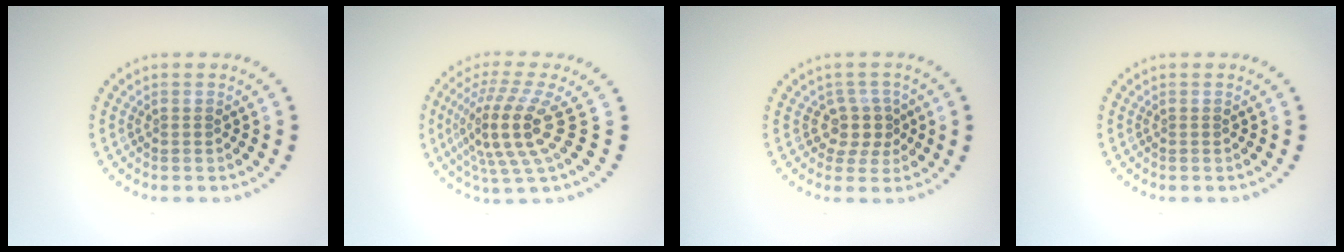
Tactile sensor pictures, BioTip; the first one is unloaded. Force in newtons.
{"total": 5.2, "press": 3.9, "slide": 3.4}
{"total": 2.6, "press": 2.0, "slide": 1.7}
{"total": 0.0}